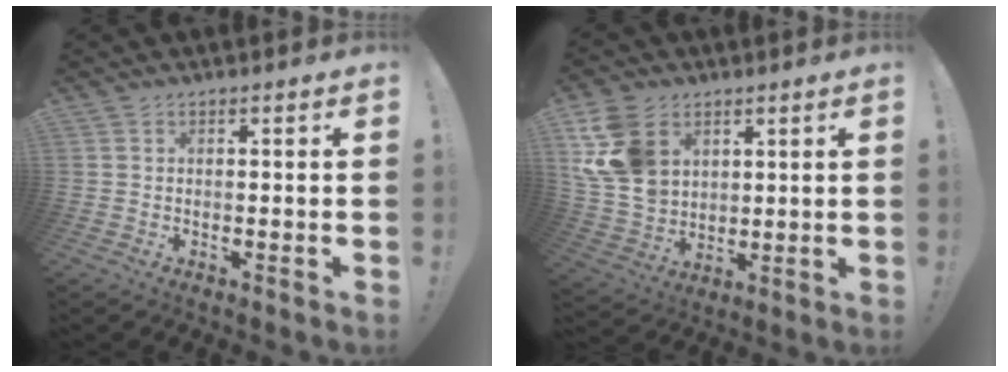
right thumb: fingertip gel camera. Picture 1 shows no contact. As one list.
[{"total": 15.8, "force": [6.5, 11.4, 8.8], "torque": [-0.176, -0.027, 0.128]}]